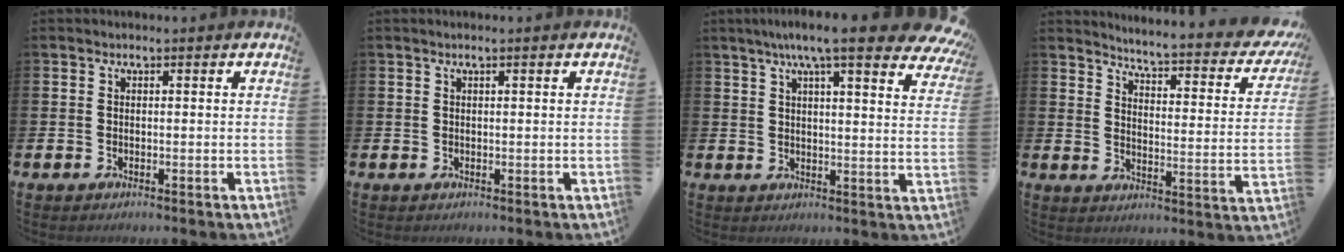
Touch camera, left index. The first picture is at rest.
{"total": 0.6, "force": [0.3, -0.1, 0.5], "torque": [-0.014, 0.003, 0.006]}
{"total": 8.7, "force": [7.2, 1.3, 4.8], "torque": [-0.097, -0.026, 0.123]}
{"total": 4.2, "force": [3.9, 0.3, 1.5], "torque": [-0.035, -0.045, 0.053]}